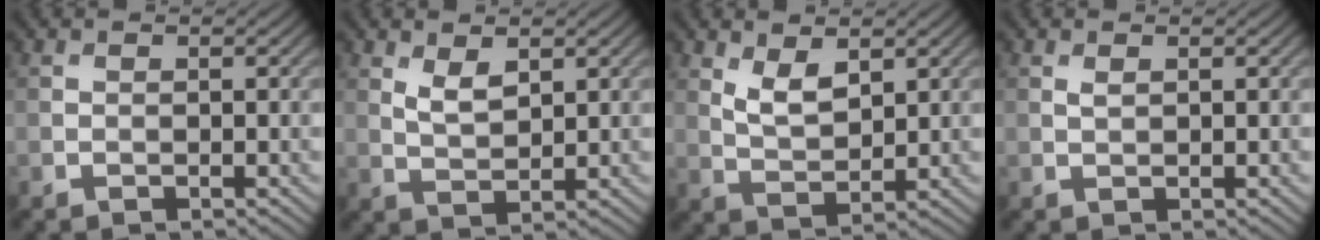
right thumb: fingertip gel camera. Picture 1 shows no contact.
{"total": 3.1, "force": [1.7, 1.5, 2.1], "torque": [-0.049, -0.006, 0.039]}
{"total": 4.2, "force": [2.2, 2.0, 2.9], "torque": [-0.065, -0.008, 0.048]}
{"total": 0.8, "force": [0.4, 0.4, 0.5], "torque": [-0.016, -0.001, 0.010]}